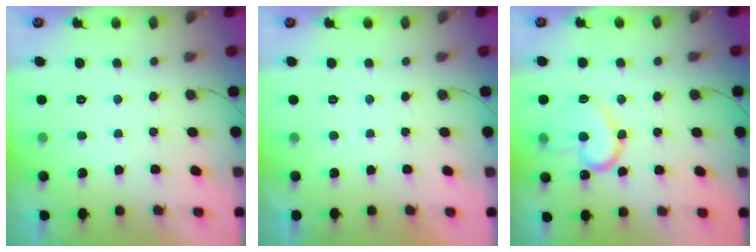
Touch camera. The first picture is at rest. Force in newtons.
{"total": 1.9, "press": 1.9, "slide": 0.1}
{"total": 14.8, "press": 14.8, "slide": 1.4}